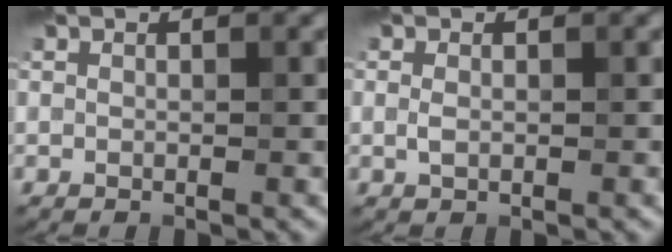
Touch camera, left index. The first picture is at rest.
{"total": 0.7, "force": [-0.2, 0.4, 0.5], "torque": [-0.014, -0.002, -0.003]}